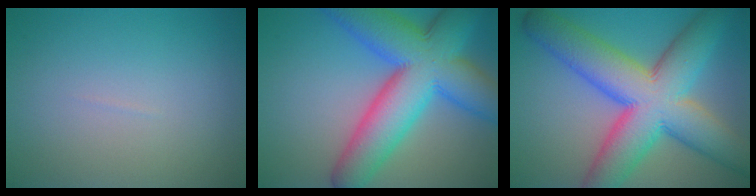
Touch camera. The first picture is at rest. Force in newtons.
{"total": 12.8, "press": 12.8, "slide": 0.5}
{"total": 13.2, "press": 13.2, "slide": 0.4}